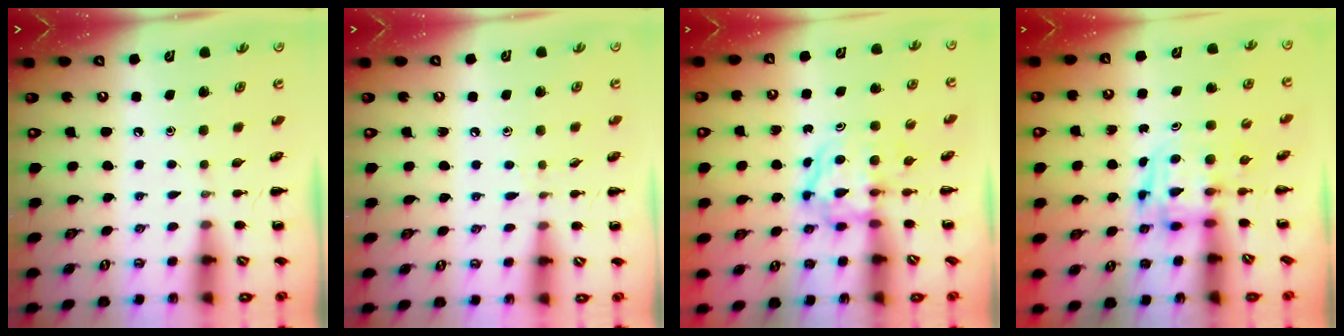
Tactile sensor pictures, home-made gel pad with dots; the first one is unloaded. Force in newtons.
{"total": 5.8, "press": 5.3, "slide": 2.4}
{"total": 3.8, "press": 3.8, "slide": 0.5}
{"total": 3.2, "press": 3.1, "slide": 0.5}